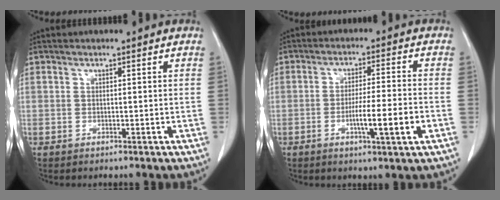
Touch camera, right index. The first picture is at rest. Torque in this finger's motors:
{"motor_torque": [1.45, -0.63, 0.71, 0.15]}